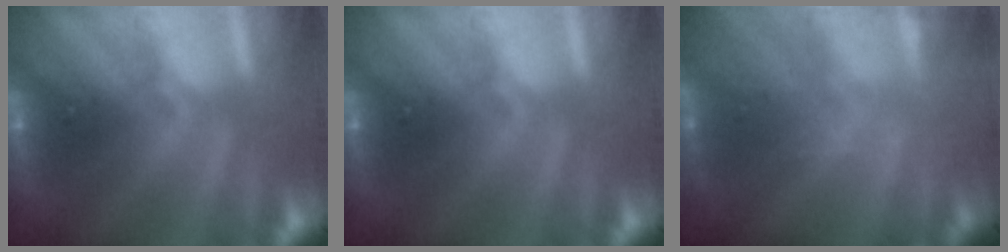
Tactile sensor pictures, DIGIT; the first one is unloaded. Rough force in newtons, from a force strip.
{"total": 0.0}
{"total": 1.9}